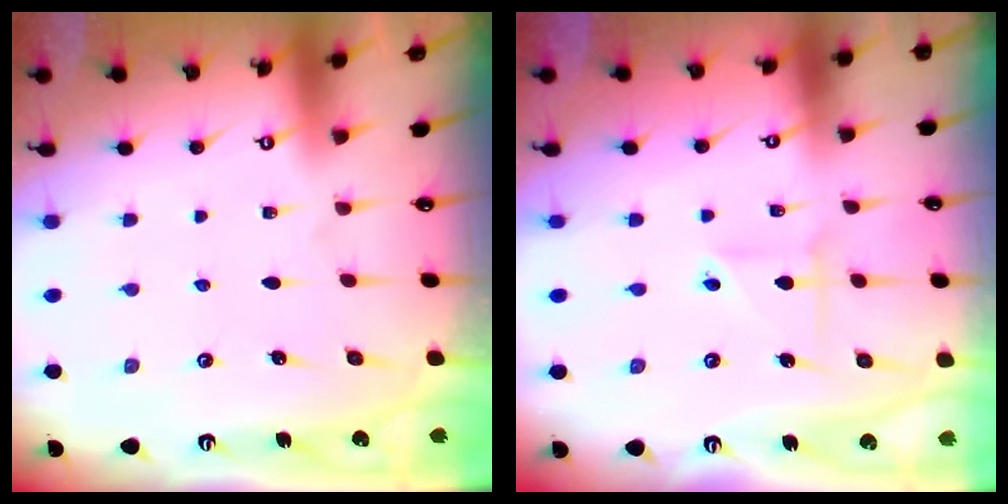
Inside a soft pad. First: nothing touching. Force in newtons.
{"total": 2.8, "press": 2.7, "slide": 0.6}